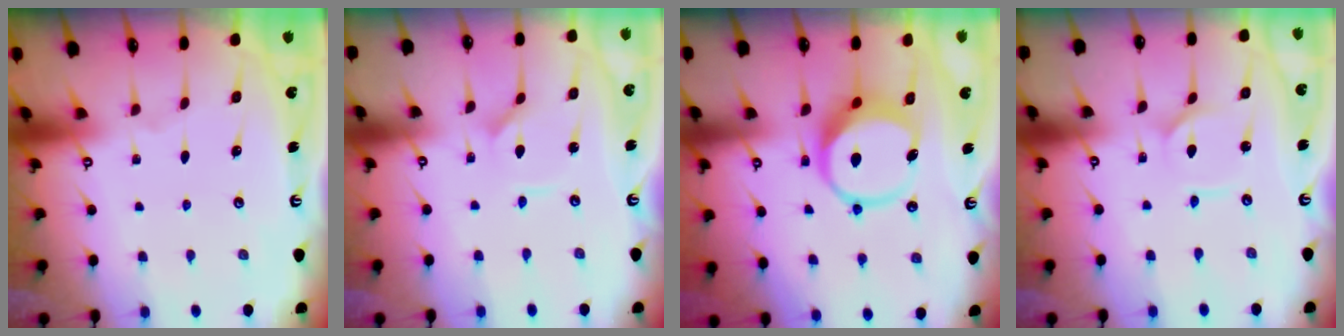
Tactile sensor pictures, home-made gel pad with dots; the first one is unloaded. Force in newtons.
{"total": 1.4, "press": 1.4, "slide": 0.1}
{"total": 8.9, "press": 8.7, "slide": 1.4}
{"total": 2.3, "press": 2.3, "slide": 0.3}